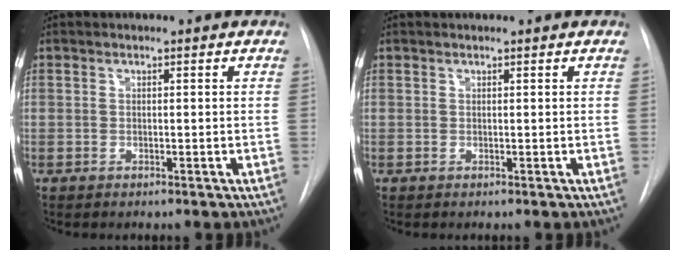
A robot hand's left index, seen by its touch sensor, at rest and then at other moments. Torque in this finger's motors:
{"motor_torque": [-0.15, 0.15, -0.03, 0.00]}